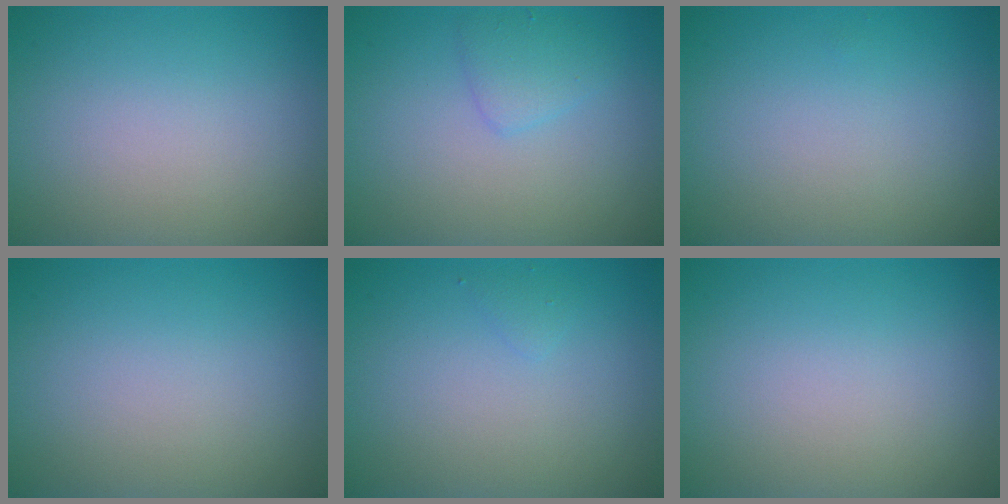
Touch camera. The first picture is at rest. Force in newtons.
{"total": 1.7, "press": 1.7, "slide": 0.0}
{"total": 0.0}
{"total": 0.0}
{"total": 0.6, "press": 0.6, "slide": 0.0}
{"total": 0.0}